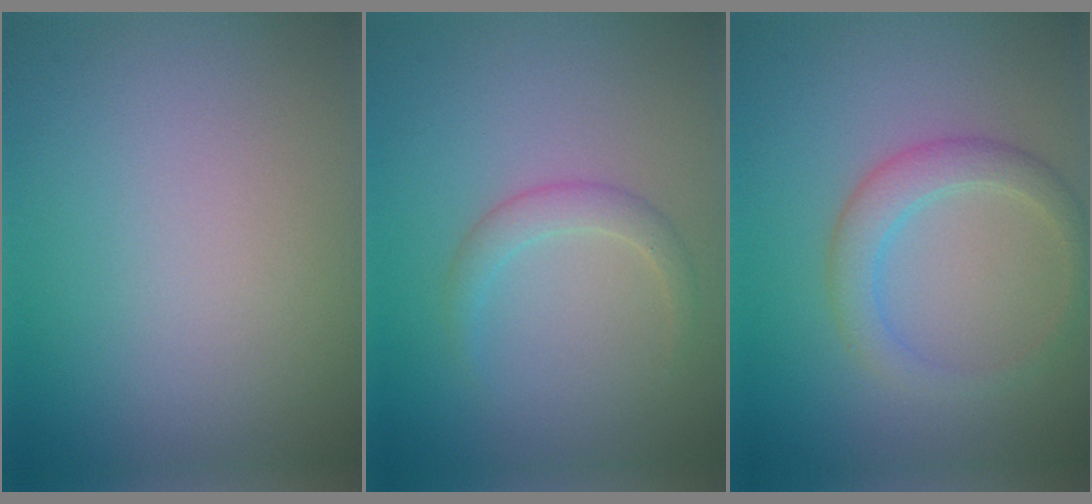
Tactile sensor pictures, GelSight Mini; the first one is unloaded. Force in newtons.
{"total": 1.7, "press": 1.7, "slide": 0.1}
{"total": 2.8, "press": 2.8, "slide": 0.1}